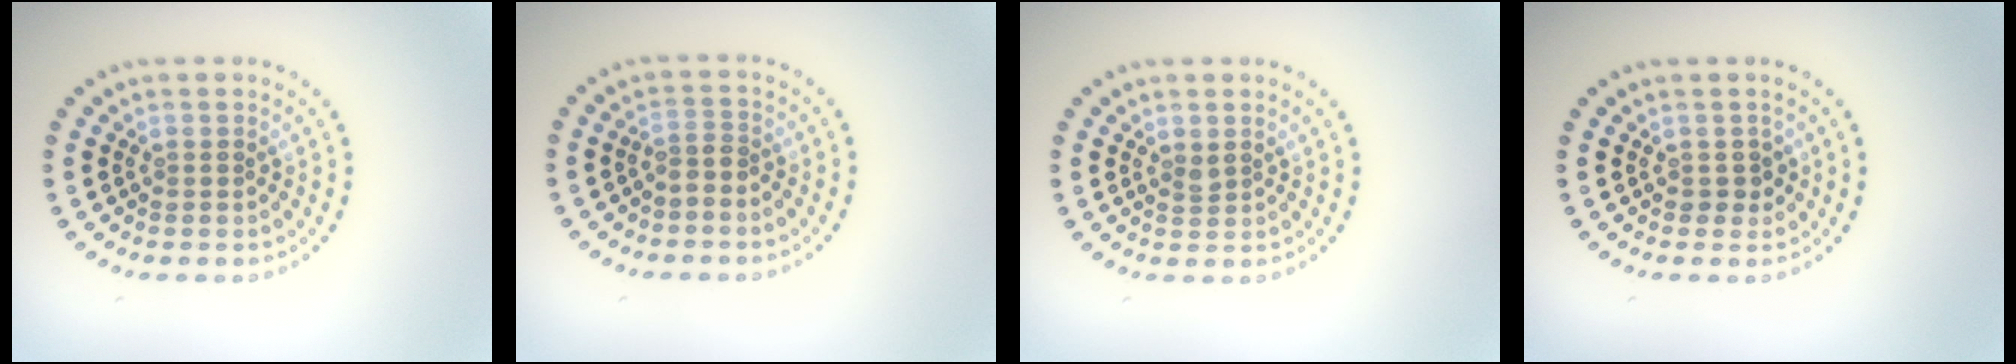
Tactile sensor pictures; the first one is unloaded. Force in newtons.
{"total": 1.1, "press": 0.6, "slide": 0.9}
{"total": 0.8, "press": 0.6, "slide": 0.5}
{"total": 1.1, "press": 0.9, "slide": 0.6}